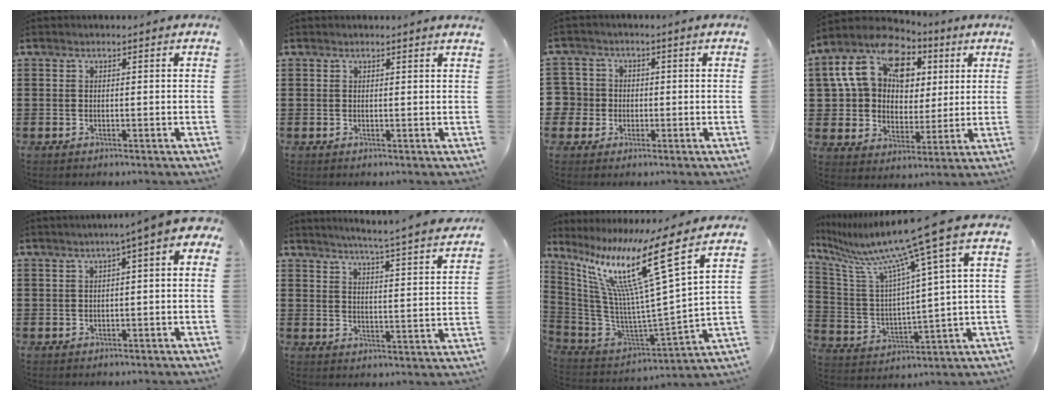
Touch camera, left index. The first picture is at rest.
{"total": 0.6, "force": [0.5, -0.1, 0.2], "torque": [-0.005, -0.003, 0.011]}
{"total": 4.0, "force": [-0.5, 3.9, 0.2], "torque": [-0.039, 0.005, -0.019]}
{"total": 13.7, "force": [6.0, 10.0, 7.2], "torque": [-0.193, -0.005, 0.109]}
{"total": 2.2, "force": [-0.3, 0.5, 2.1], "torque": [-0.041, -0.001, -0.012]}
{"total": 5.1, "force": [4.7, -1.3, 1.5], "torque": [-0.047, -0.038, 0.076]}
{"total": 16.4, "force": [8.8, 0.6, 13.9], "torque": [-0.312, -0.056, 0.123]}
{"total": 12.0, "force": [8.5, -0.7, 8.4], "torque": [-0.197, -0.050, 0.131]}